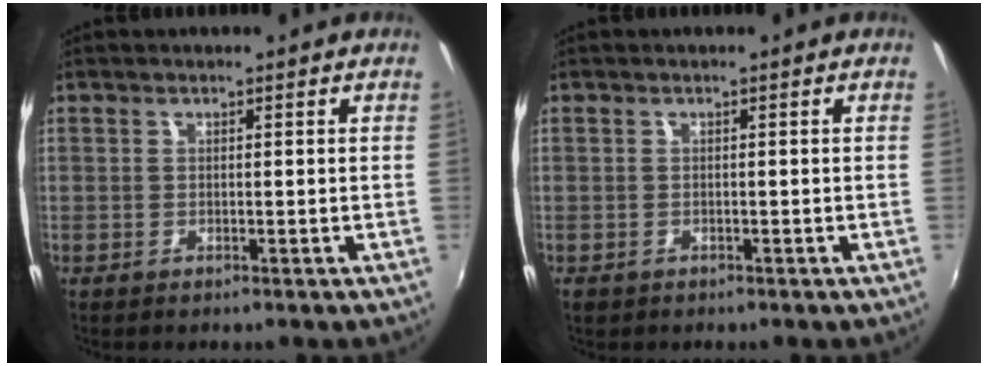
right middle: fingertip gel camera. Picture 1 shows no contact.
{"total": 1.0, "force": [-0.5, 0.8, 0.4], "torque": [-0.009, -0.002, -0.007]}